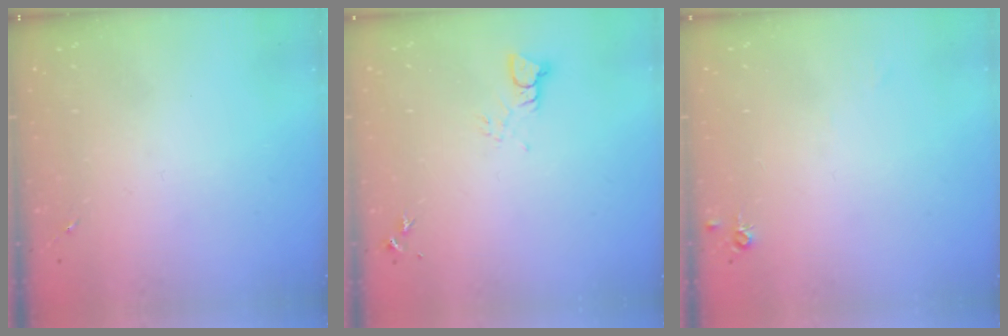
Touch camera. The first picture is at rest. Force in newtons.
{"total": 3.3, "press": 3.3, "slide": 0.4}
{"total": 4.7, "press": 4.7, "slide": 0.7}